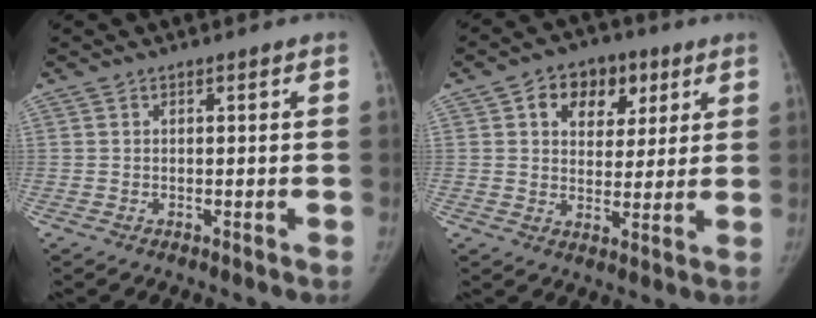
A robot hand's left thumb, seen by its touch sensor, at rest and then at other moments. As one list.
[{"total": 10.2, "force": [4.4, 7.2, 5.7], "torque": [-0.043, -0.009, 0.064]}]